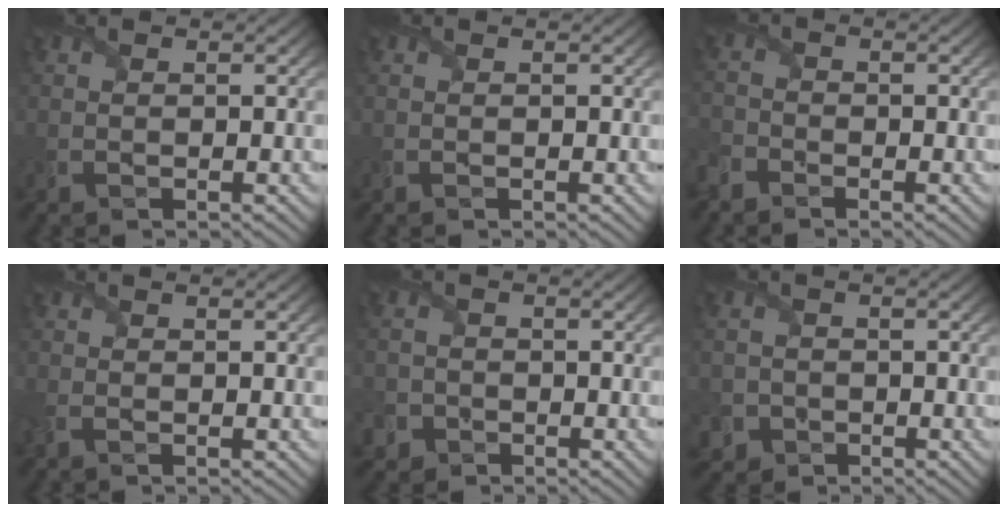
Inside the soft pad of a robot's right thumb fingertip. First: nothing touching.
{"total": 0.0}
{"total": 2.8, "force": [-2.3, 1.5, 0.7], "torque": [-0.022, -0.008, -0.064]}
{"total": 1.1, "force": [-0.6, 0.4, 0.8], "torque": [-0.031, -0.009, -0.018]}
{"total": 3.4, "force": [-1.9, 2.8, 0.5], "torque": [-0.011, 0.000, -0.046]}
{"total": 3.1, "force": [-1.5, 2.7, 0.3], "torque": [-0.006, -0.005, -0.037]}